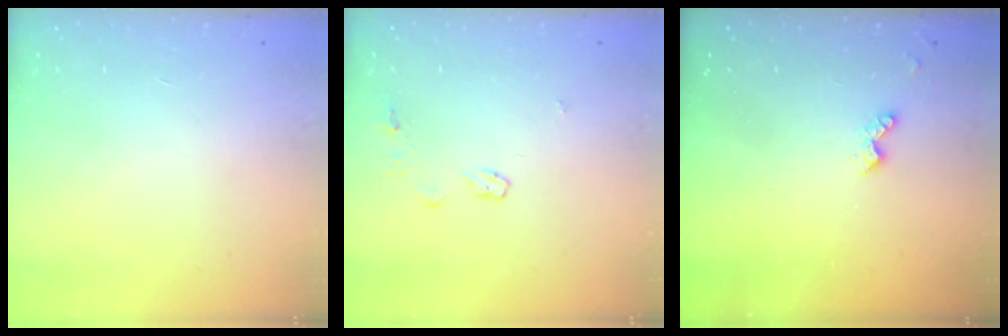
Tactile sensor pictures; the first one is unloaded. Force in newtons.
{"total": 4.4, "press": 4.4, "slide": 0.5}
{"total": 3.6, "press": 3.5, "slide": 0.6}